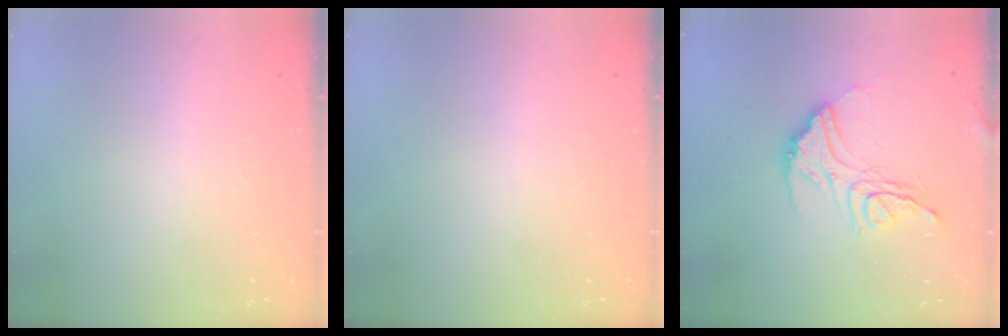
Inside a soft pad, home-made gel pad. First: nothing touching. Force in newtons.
{"total": 0.0}
{"total": 15.6, "press": 15.5, "slide": 1.6}